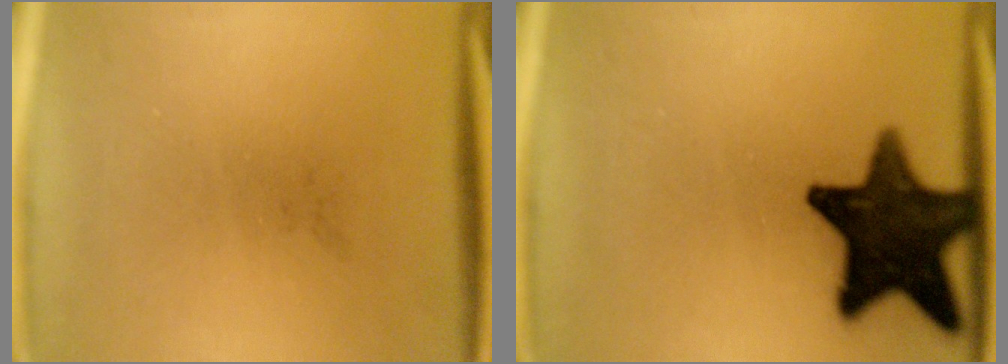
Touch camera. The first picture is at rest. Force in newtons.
{"total": 15.8}